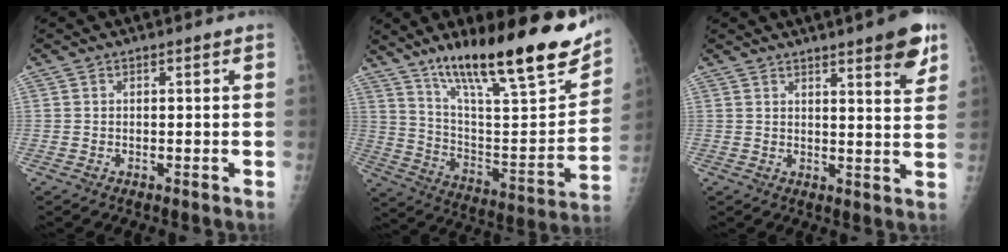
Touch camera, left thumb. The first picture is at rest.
{"total": 27.7, "force": [18.4, 5.9, 19.8], "torque": [-0.281, -0.067, 0.304]}
{"total": 8.0, "force": [4.9, 1.4, 6.2], "torque": [-0.068, -0.026, 0.063]}